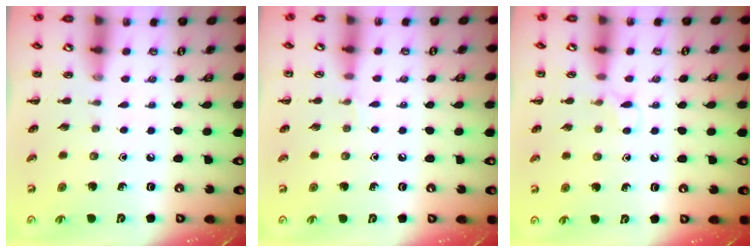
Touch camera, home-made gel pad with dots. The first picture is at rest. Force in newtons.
{"total": 3.0, "press": 2.8, "slide": 1.1}
{"total": 3.9, "press": 3.7, "slide": 1.2}